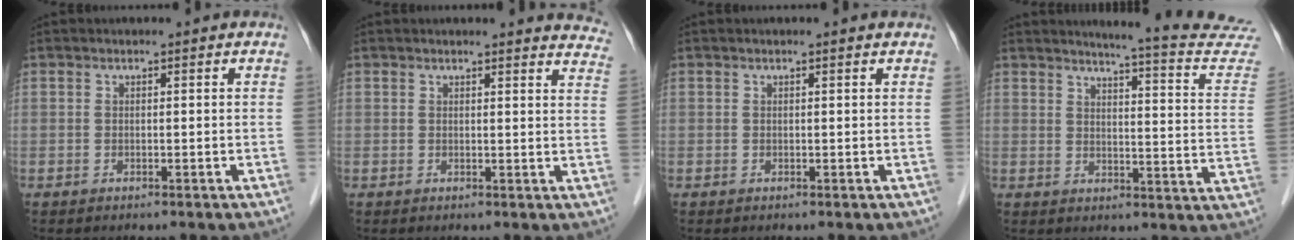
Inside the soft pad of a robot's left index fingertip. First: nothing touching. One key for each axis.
{"total": 9.2, "fx": 9.0, "fy": 1.3, "fz": 1.1, "tx": 0.023, "ty": -0.048, "tz": 0.058}
{"total": 0.5, "fx": 0.5, "fy": -0.1, "fz": 0.3, "tx": -0.012, "ty": 0.005, "tz": 0.008}
{"total": 17.8, "fx": 17.2, "fy": -0.5, "fz": 4.8, "tx": -0.052, "ty": -0.113, "tz": 0.177}